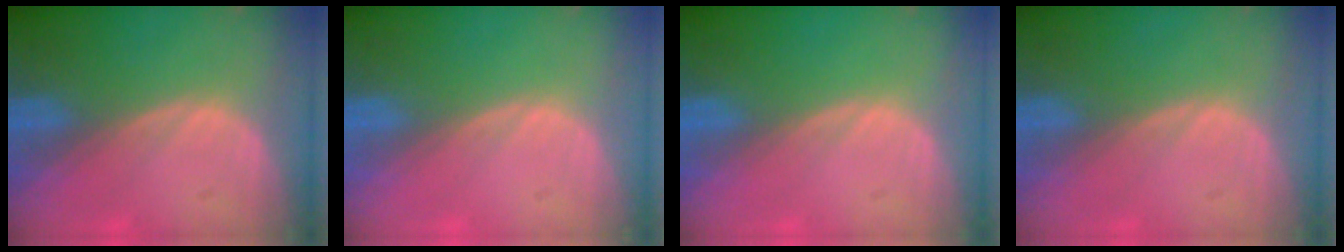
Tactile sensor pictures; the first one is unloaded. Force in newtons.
{"total": 0.0}
{"total": 0.0}
{"total": 0.0}